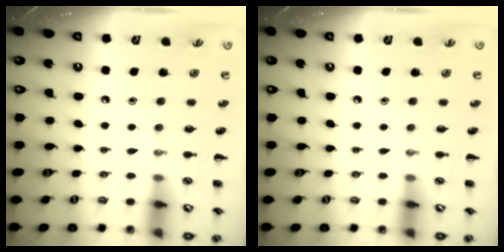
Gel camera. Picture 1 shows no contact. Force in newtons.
{"total": 0.0}